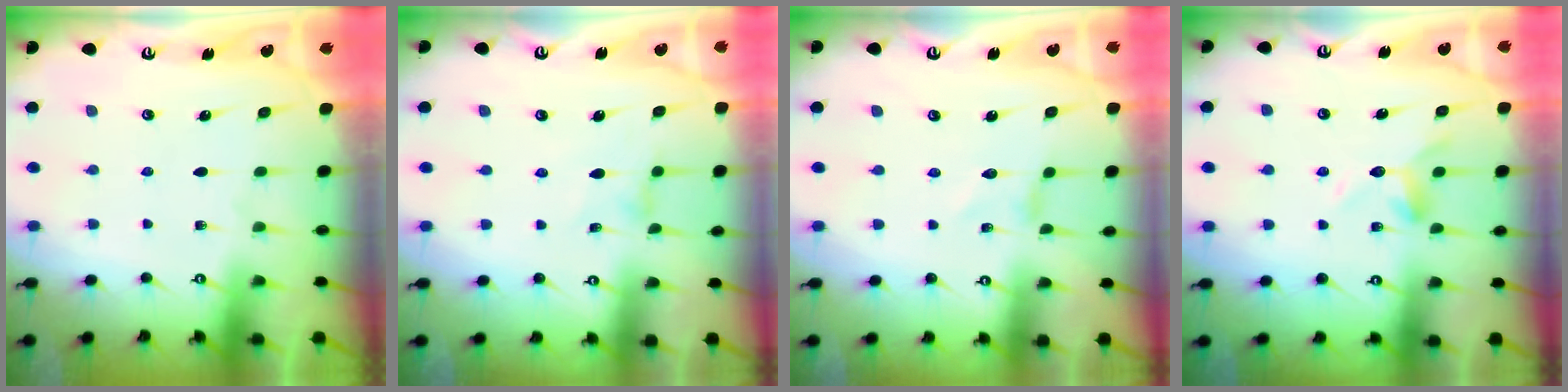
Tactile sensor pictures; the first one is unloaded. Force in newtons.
{"total": 1.4, "press": 1.4, "slide": 0.4}
{"total": 0.0}
{"total": 5.2, "press": 5.2, "slide": 0.6}